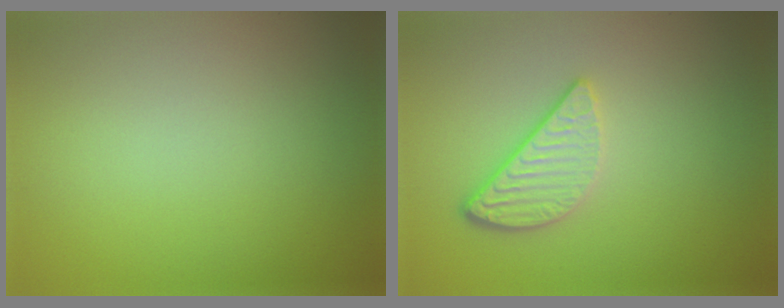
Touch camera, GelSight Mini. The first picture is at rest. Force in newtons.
{"total": 3.3, "press": 2.7, "slide": 1.8}